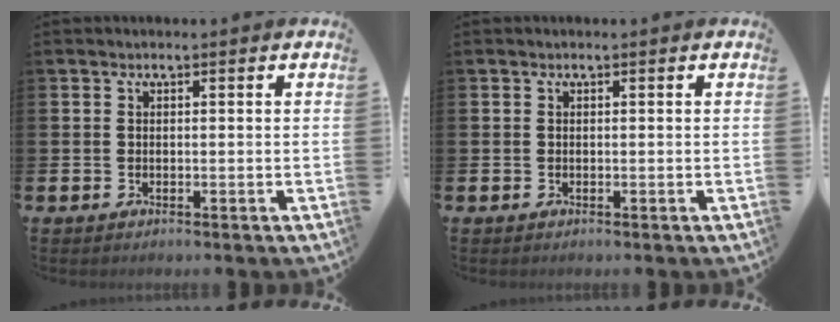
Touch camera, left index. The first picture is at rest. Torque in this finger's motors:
{"motor_torque": [0.00, 0.00, 0.00, 0.00]}